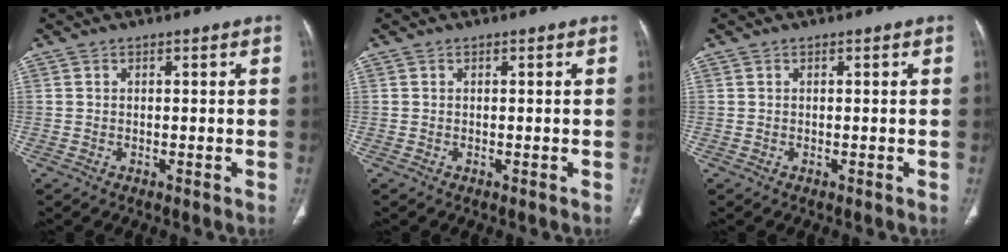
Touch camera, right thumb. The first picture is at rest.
{"total": 0.0}
{"total": 0.0}